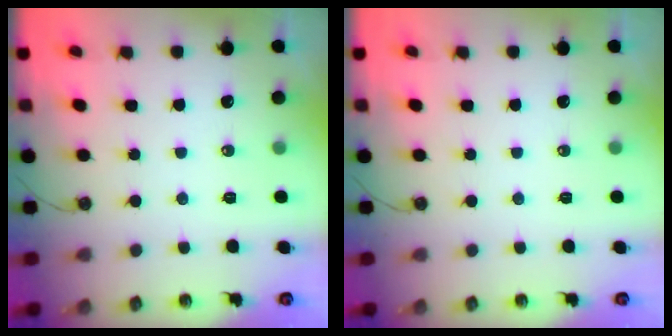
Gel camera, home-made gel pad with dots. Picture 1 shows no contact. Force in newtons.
{"total": 0.0}